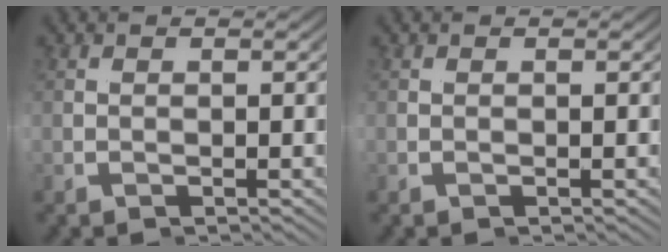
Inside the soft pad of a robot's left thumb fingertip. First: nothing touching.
{"total": 0.0}